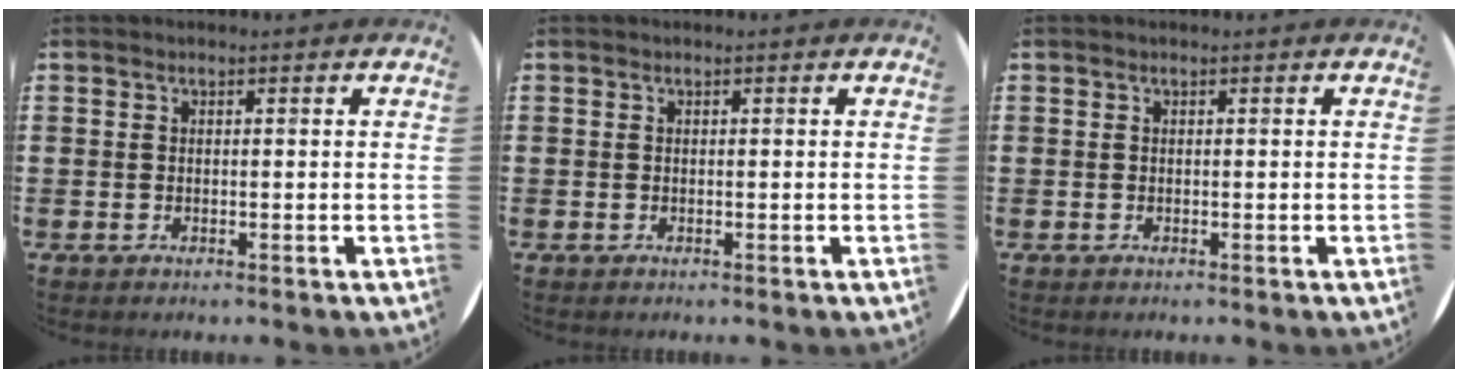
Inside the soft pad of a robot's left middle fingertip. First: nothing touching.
{"total": 0.0}
{"total": 0.0}